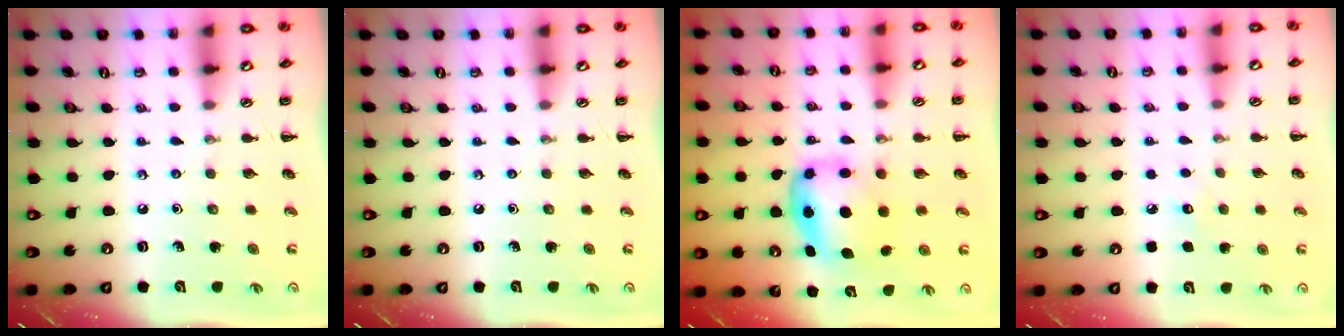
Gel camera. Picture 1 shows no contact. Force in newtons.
{"total": 0.0}
{"total": 6.2, "press": 6.0, "slide": 1.4}
{"total": 5.2, "press": 5.0, "slide": 1.3}